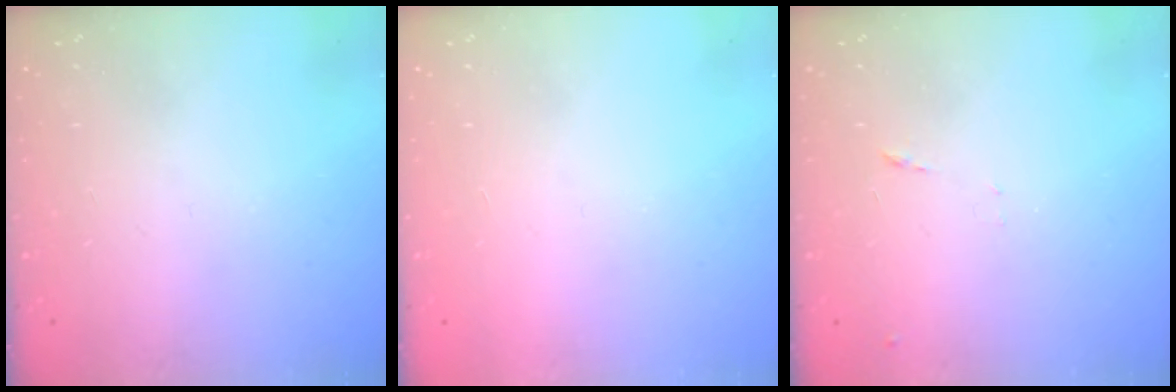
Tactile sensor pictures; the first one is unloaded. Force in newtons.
{"total": 1.5, "press": 1.5, "slide": 0.1}
{"total": 7.5, "press": 7.4, "slide": 0.6}